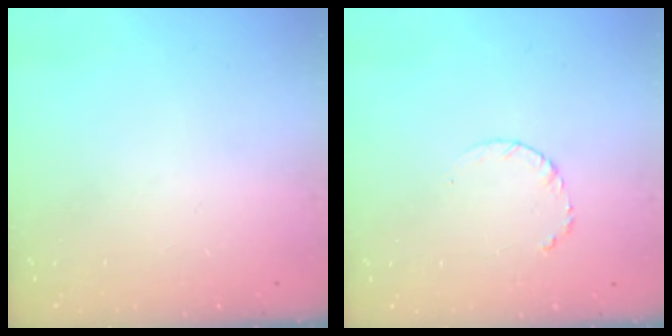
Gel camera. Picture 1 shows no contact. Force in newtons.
{"total": 3.3, "press": 3.3, "slide": 0.3}